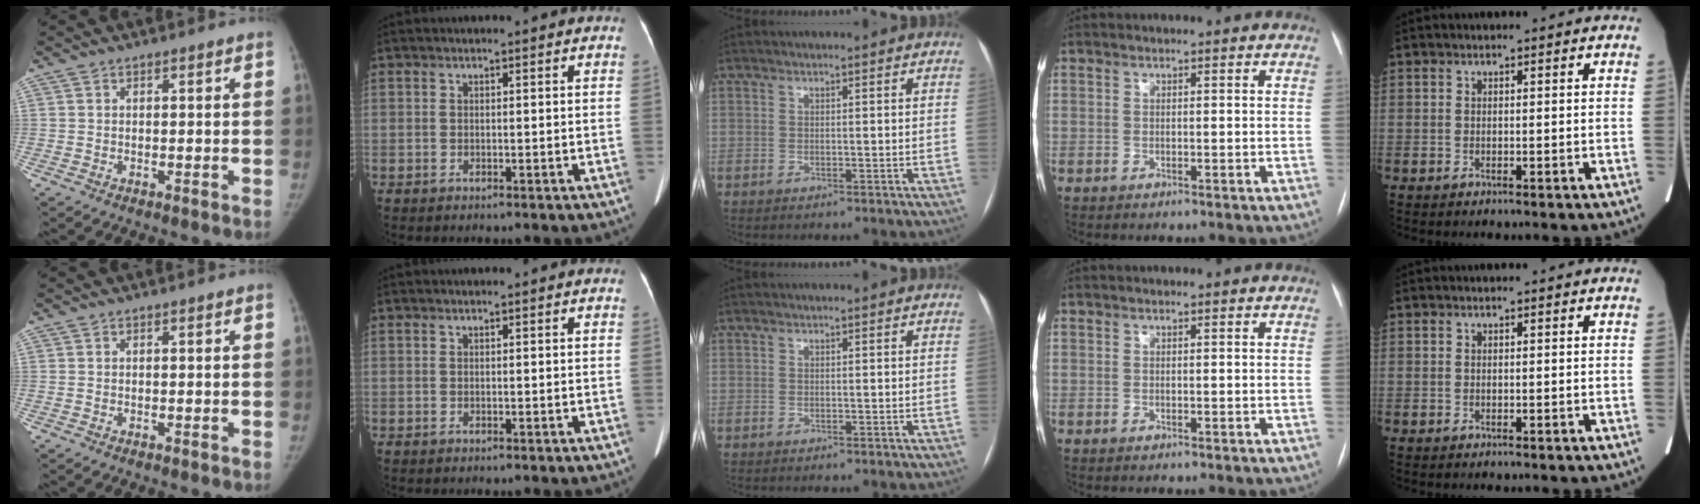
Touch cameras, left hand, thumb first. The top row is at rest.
{}